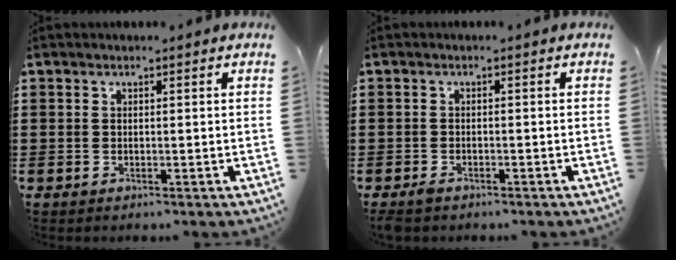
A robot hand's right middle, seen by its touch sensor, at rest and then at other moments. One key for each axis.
{"total": 1.1, "fx": -0.9, "fy": 0.5, "fz": 0.5, "tx": -0.011, "ty": -0.002, "tz": -0.019}